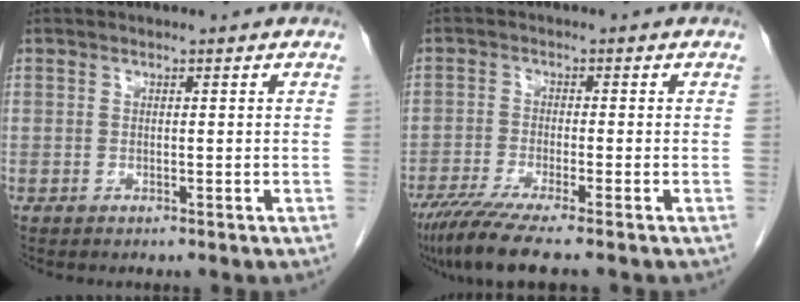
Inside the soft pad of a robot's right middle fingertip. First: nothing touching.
{"total": 8.0, "force": [-6.2, -0.4, 5.0], "torque": [-0.081, -0.024, -0.104]}